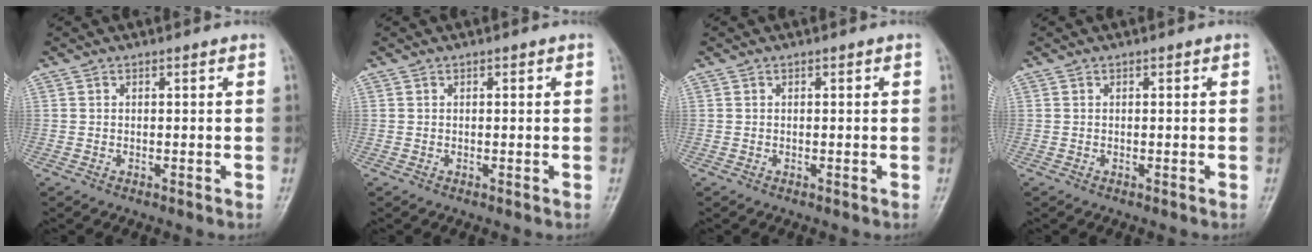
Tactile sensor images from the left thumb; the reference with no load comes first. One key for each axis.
{"total": 0.6, "fx": 0.2, "fy": 0.3, "fz": 0.5, "tx": -0.006, "ty": 0.001, "tz": 0.004}
{"total": 0.0}
{"total": 0.0}